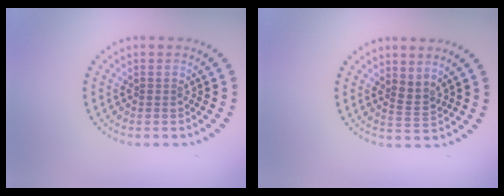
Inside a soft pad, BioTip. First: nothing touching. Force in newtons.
{"total": 1.7, "press": 1.3, "slide": 1.2}